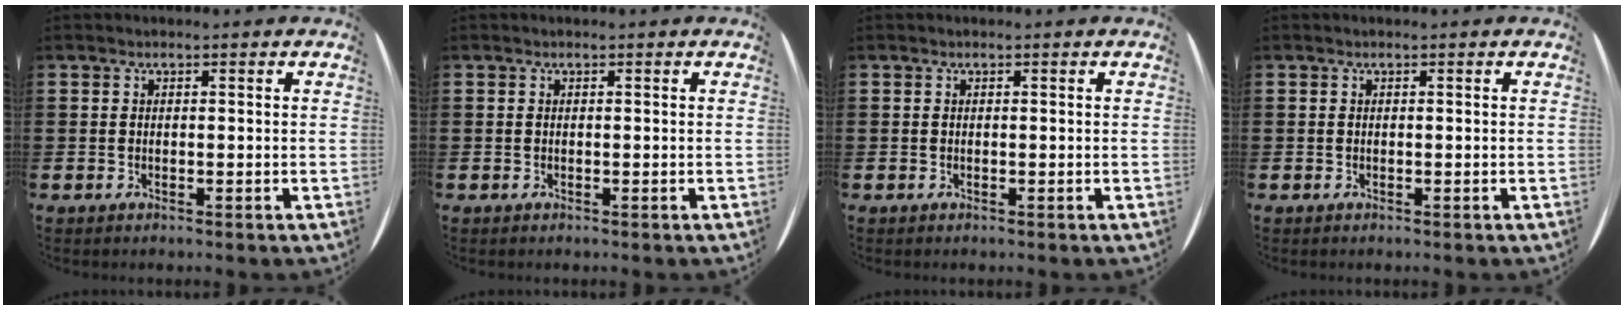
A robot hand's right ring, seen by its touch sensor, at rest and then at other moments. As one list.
[{"total": 0.0}, {"total": 0.0}, {"total": 0.0}]